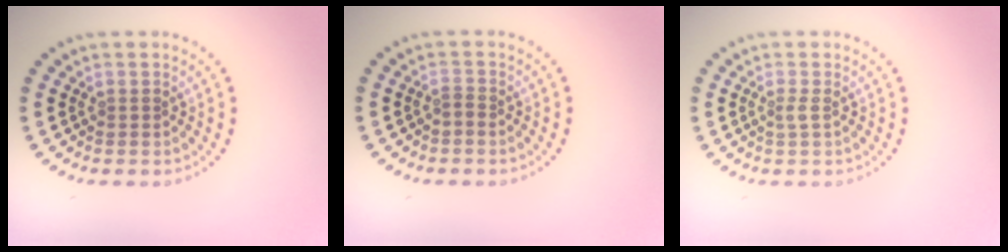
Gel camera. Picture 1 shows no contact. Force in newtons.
{"total": 0.6, "press": 0.3, "slide": 0.5}
{"total": 0.9, "press": 0.6, "slide": 0.6}